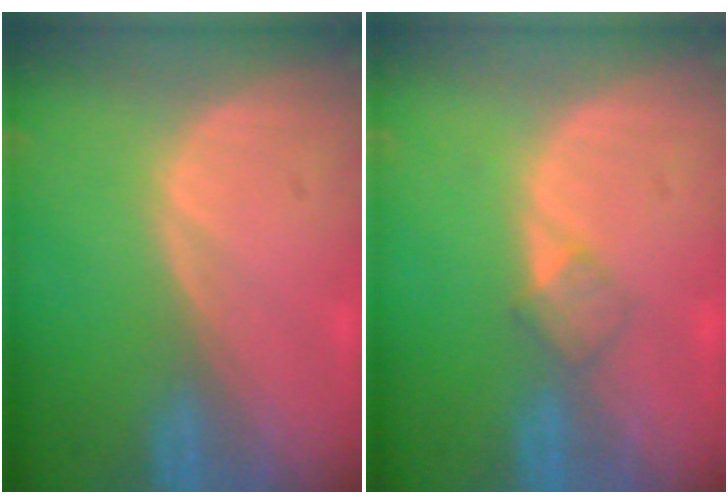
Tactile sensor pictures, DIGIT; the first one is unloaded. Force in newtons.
{"total": 2.0, "press": 2.0, "slide": 0.2}